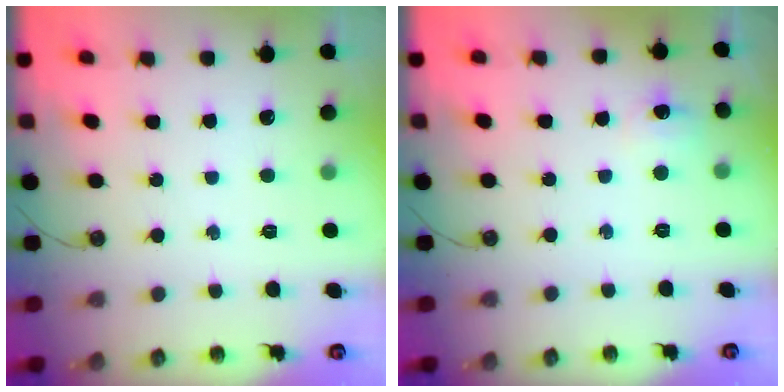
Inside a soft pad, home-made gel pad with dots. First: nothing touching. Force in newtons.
{"total": 6.0, "press": 5.9, "slide": 0.9}